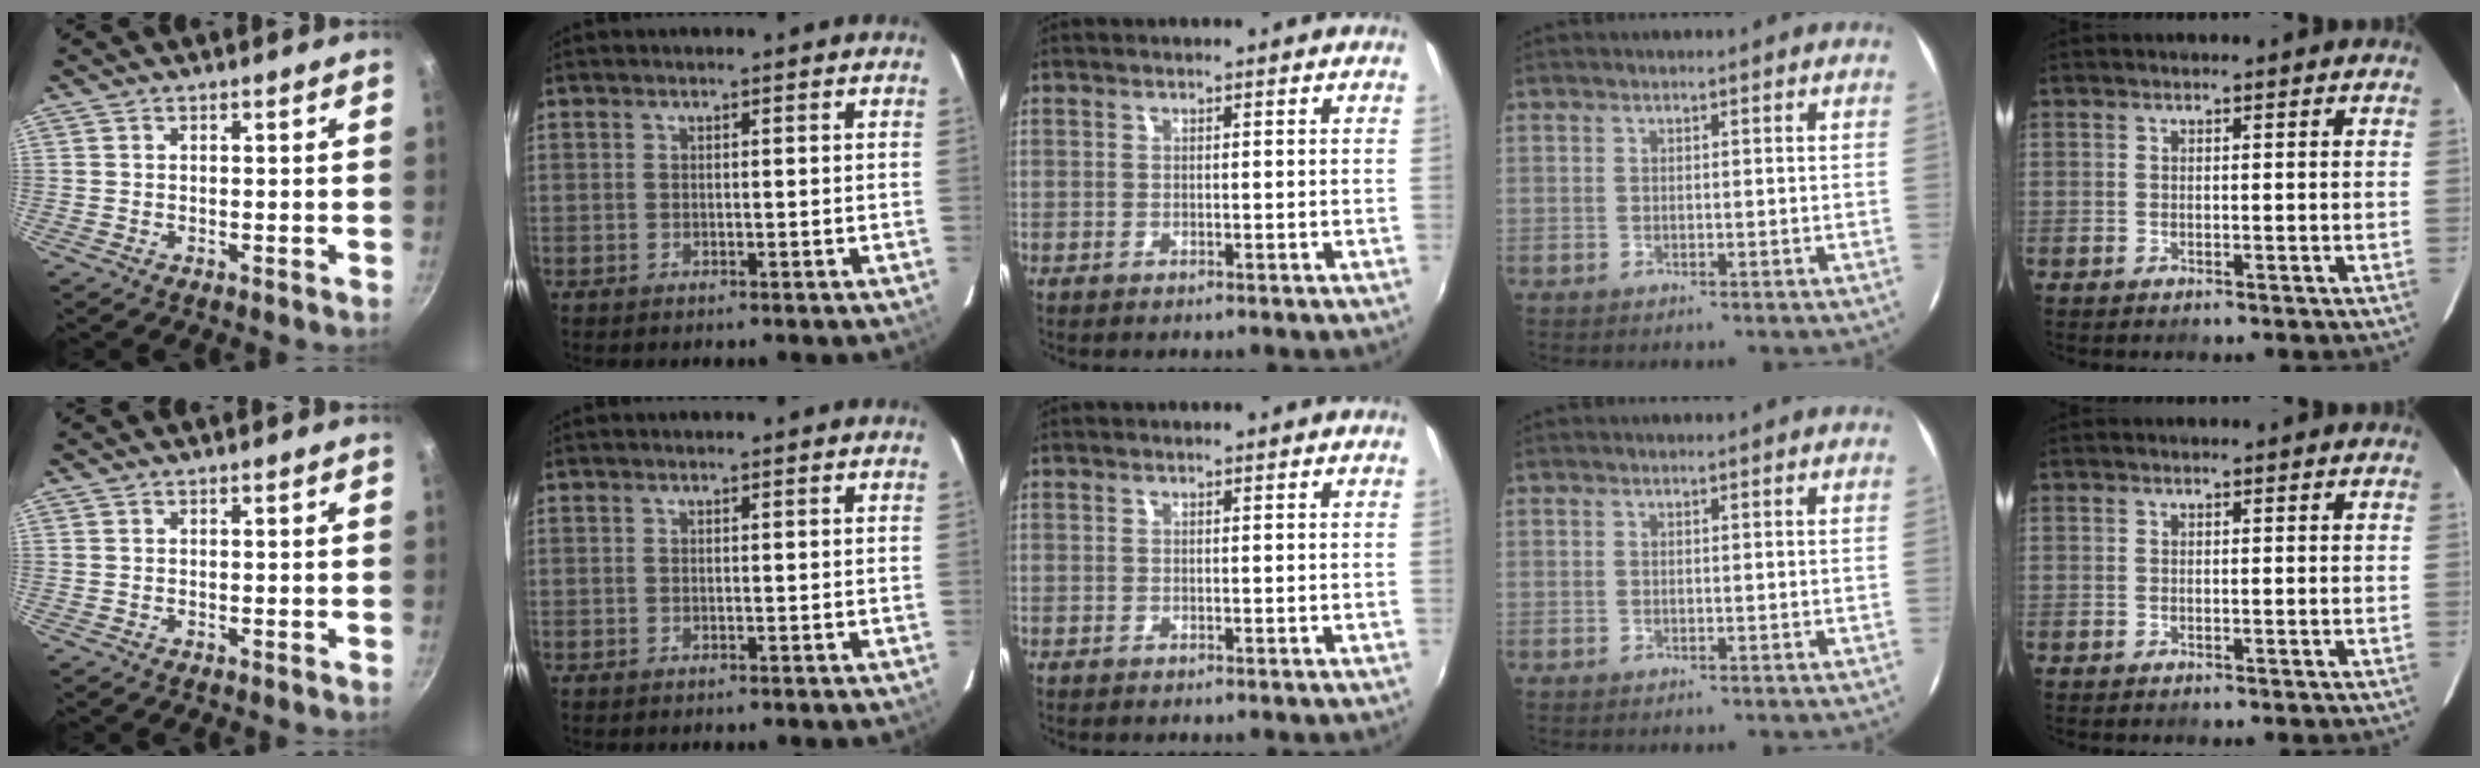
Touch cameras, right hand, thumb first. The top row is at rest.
{}